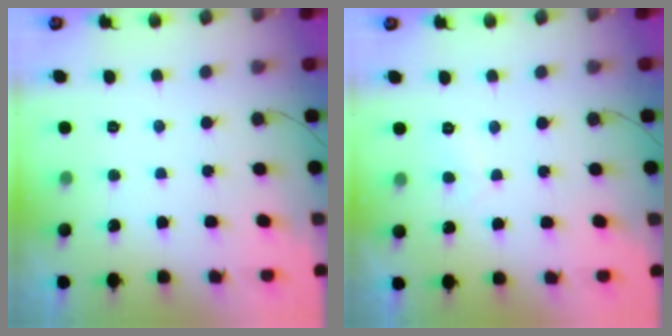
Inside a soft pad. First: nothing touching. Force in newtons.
{"total": 2.7, "press": 2.6, "slide": 0.5}